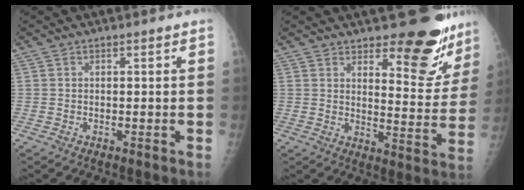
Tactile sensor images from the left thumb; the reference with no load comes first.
{"total": 15.0, "force": [10.9, 5.3, 8.8], "torque": [-0.063, -0.096, 0.142]}